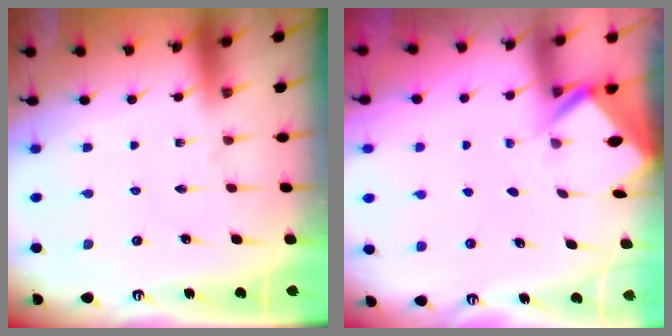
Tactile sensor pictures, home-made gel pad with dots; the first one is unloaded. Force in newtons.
{"total": 2.4, "press": 2.4, "slide": 0.1}